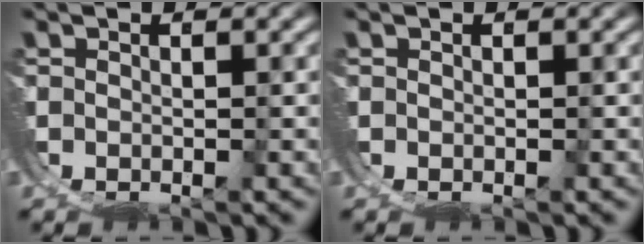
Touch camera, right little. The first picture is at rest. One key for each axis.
{"total": 0.0}